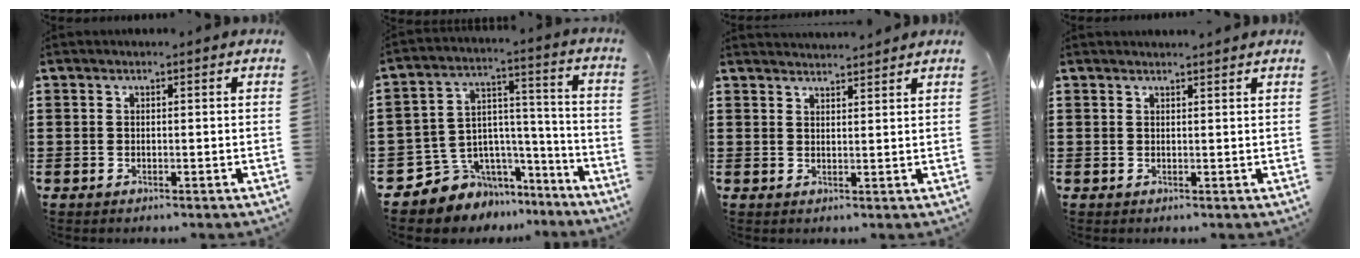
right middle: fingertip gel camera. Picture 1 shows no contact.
{"total": 6.8, "force": [-5.2, 4.4, -0.1], "torque": [-0.029, -0.002, -0.100]}
{"total": 2.2, "force": [2.2, -0.1, 0.0], "torque": [-0.006, 0.001, 0.042]}
{"total": 1.3, "force": [1.2, -0.3, 0.2], "torque": [-0.004, -0.002, 0.023]}